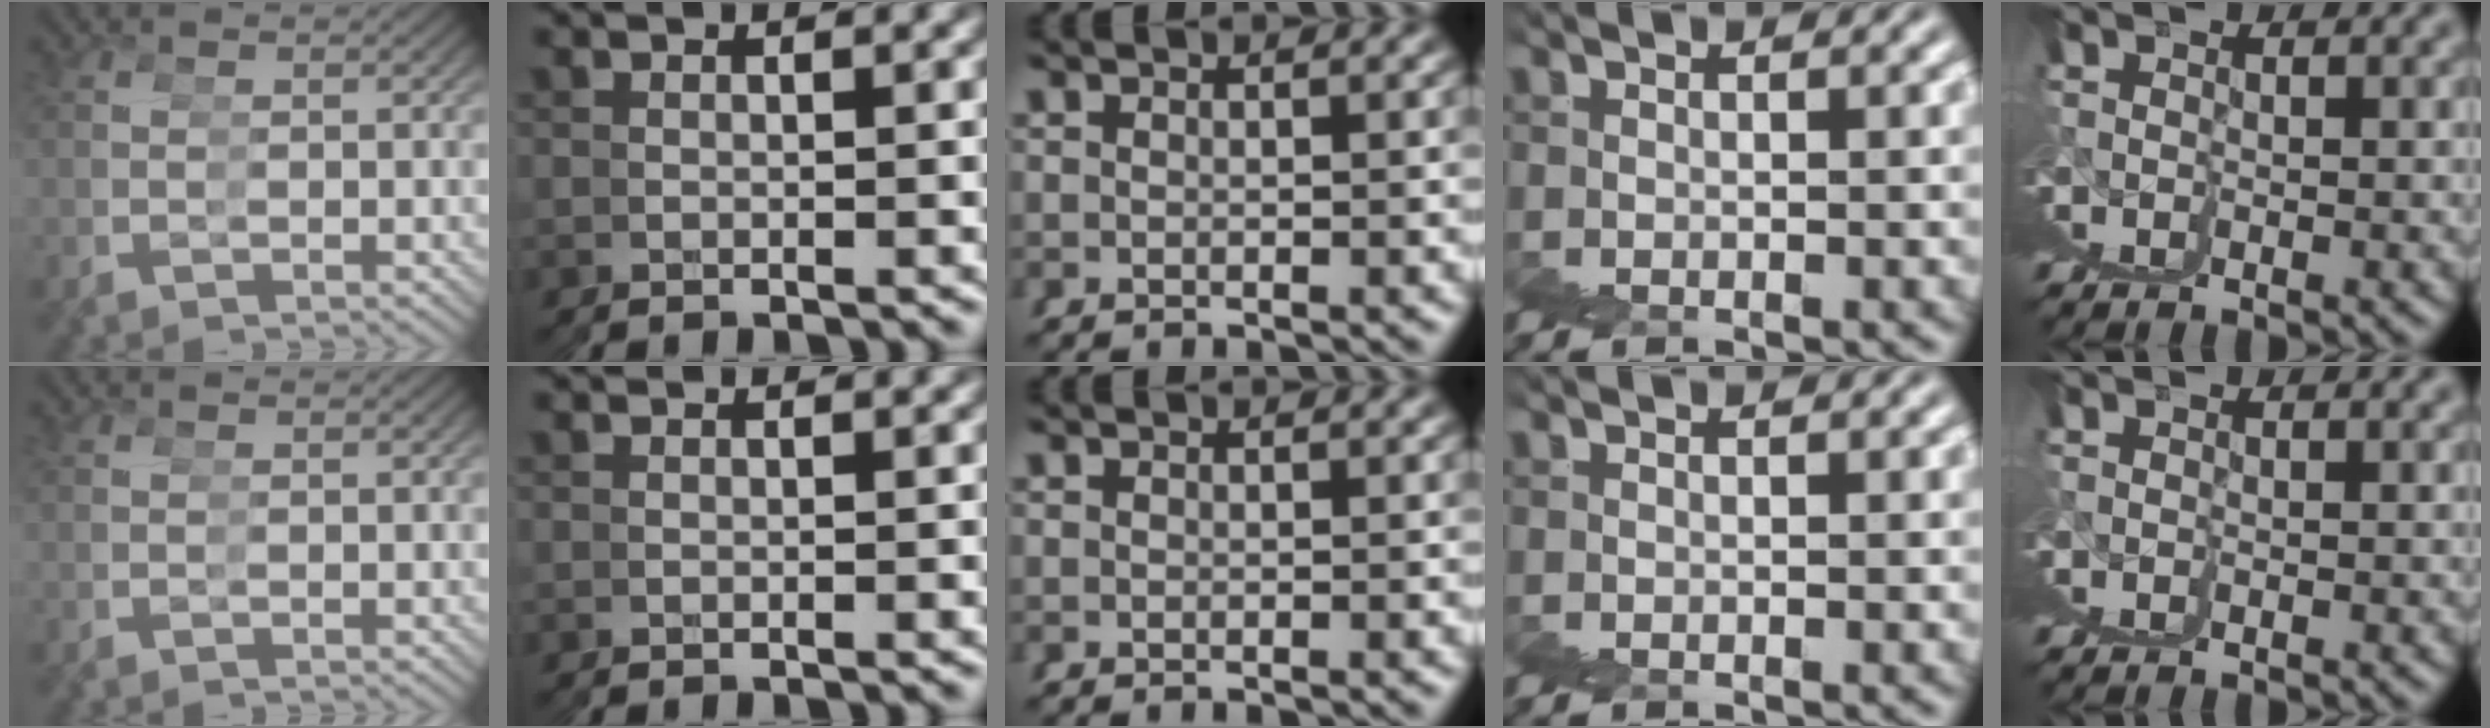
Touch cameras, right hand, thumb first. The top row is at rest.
{}